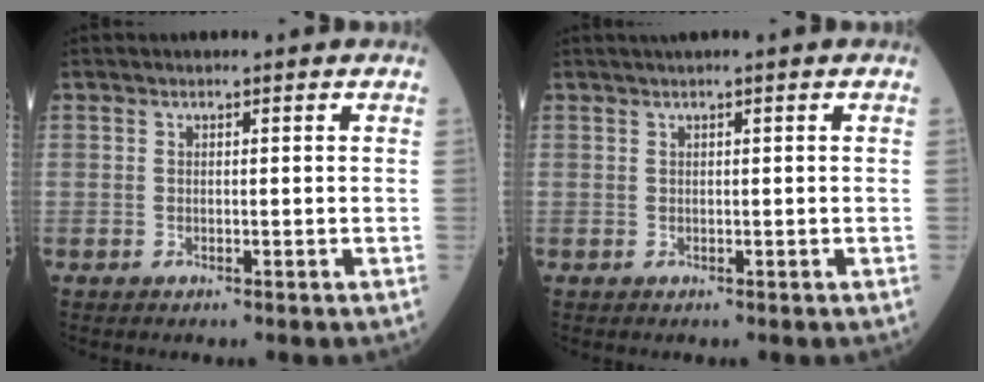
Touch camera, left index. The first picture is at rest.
{"total": 1.2, "force": [0.8, -0.3, 0.9], "torque": [-0.019, 0.009, 0.020]}